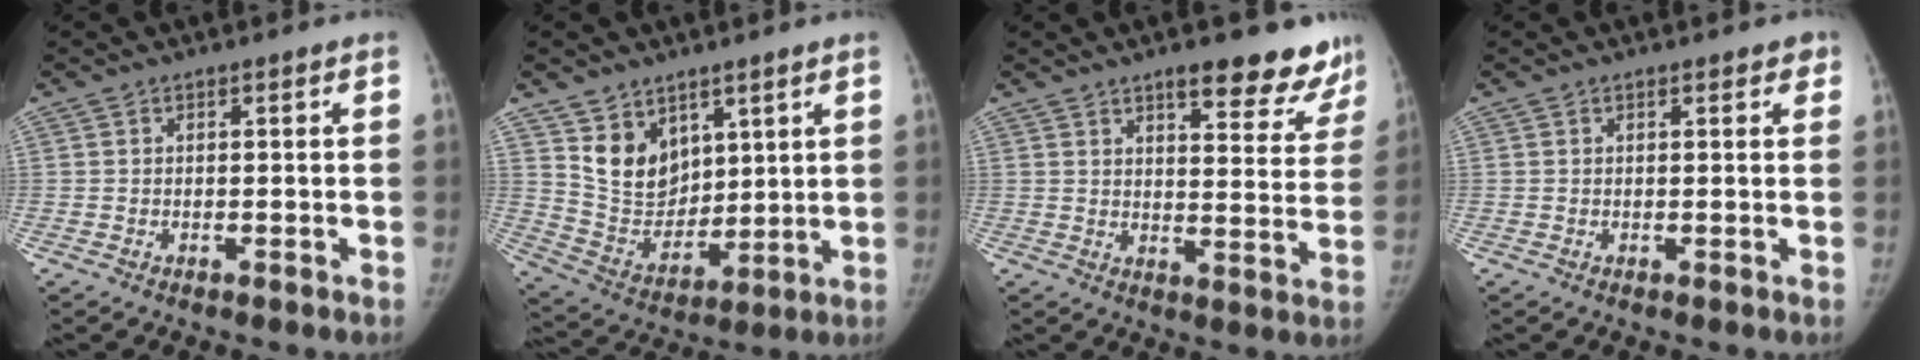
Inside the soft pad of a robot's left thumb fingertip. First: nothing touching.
{"total": 11.3, "force": [6.3, 8.1, 4.7], "torque": [-0.044, -0.052, 0.133]}
{"total": 14.6, "force": [11.1, 4.8, 8.2], "torque": [-0.050, -0.062, 0.132]}
{"total": 1.9, "force": [1.3, 0.9, 1.1], "torque": [0.001, -0.001, 0.011]}